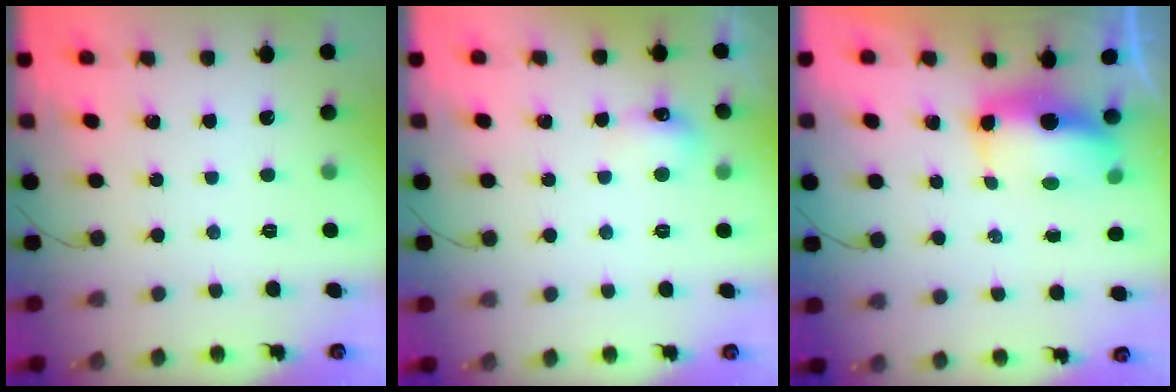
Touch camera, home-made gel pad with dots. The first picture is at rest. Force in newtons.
{"total": 5.8, "press": 5.7, "slide": 1.3}
{"total": 8.2, "press": 8.1, "slide": 1.0}